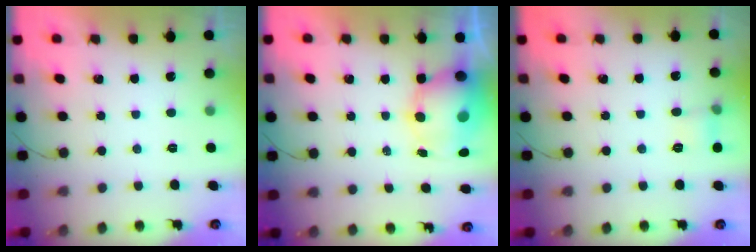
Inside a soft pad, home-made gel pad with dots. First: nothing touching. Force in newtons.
{"total": 8.0, "press": 7.8, "slide": 1.8}
{"total": 5.8, "press": 5.6, "slide": 1.5}